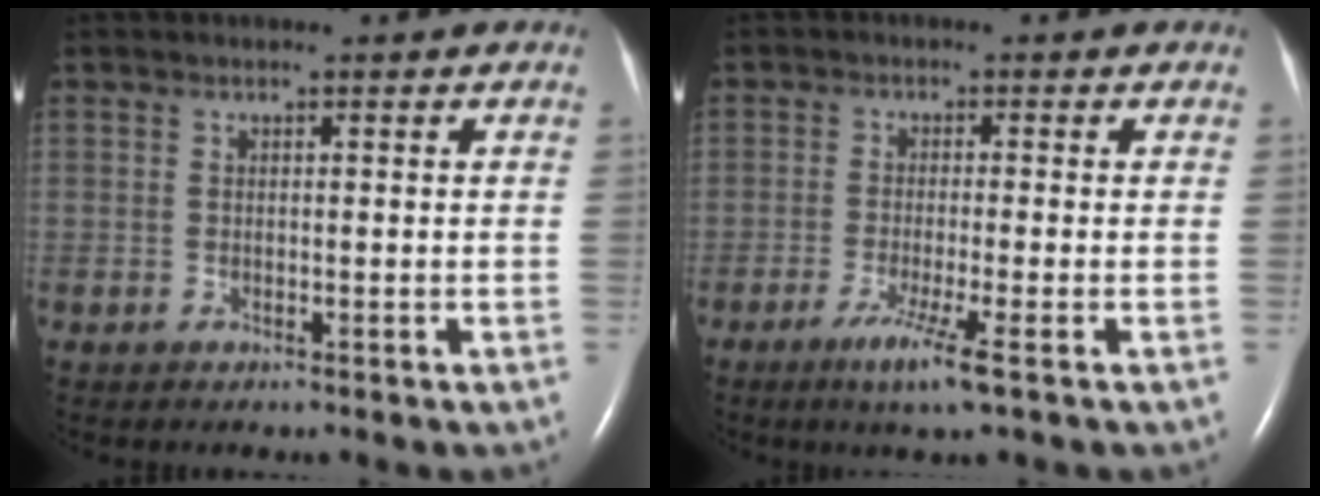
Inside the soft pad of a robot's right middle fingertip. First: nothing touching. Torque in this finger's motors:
{"motor_torque": [0.85, -0.54, 0.28, 0.05]}